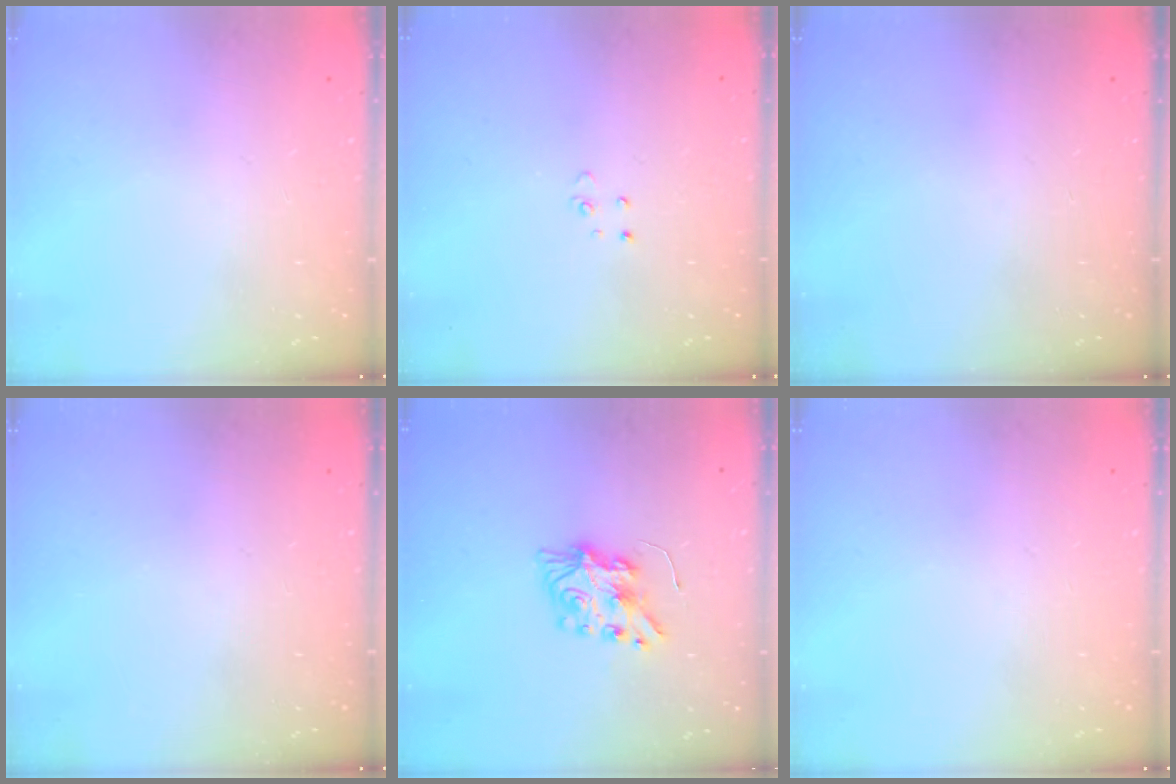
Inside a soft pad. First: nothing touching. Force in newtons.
{"total": 2.6, "press": 2.6, "slide": 0.2}
{"total": 0.0}
{"total": 0.0}
{"total": 7.7, "press": 7.7, "slide": 0.3}
{"total": 0.0}